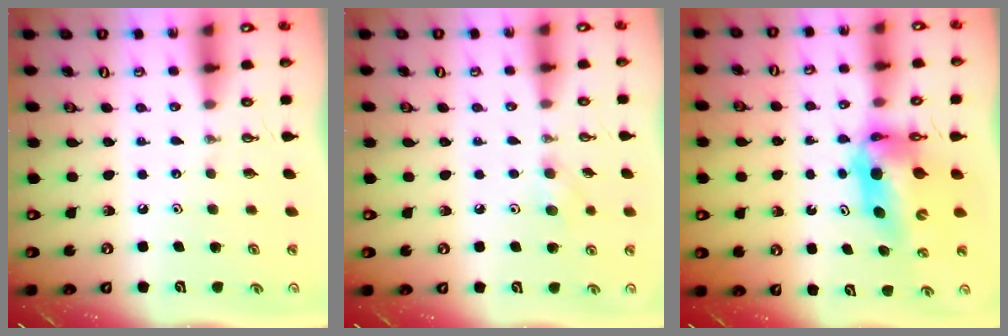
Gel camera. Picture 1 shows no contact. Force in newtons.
{"total": 6.4, "press": 6.3, "slide": 1.1}
{"total": 8.2, "press": 8.1, "slide": 0.8}